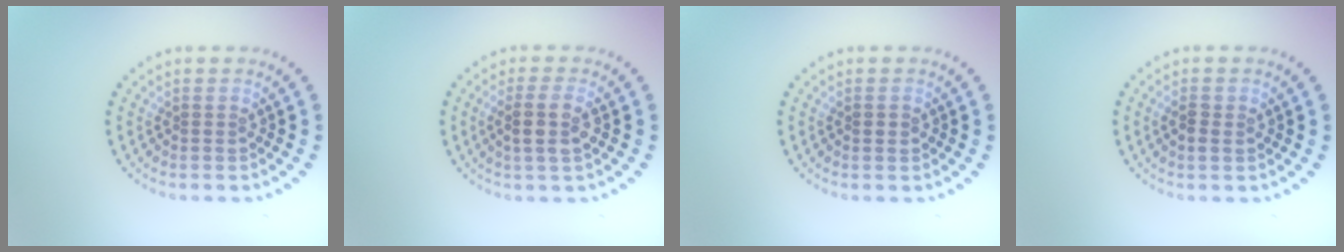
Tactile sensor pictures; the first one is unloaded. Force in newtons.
{"total": 2.7, "press": 2.4, "slide": 1.2}
{"total": 1.1, "press": 1.1, "slide": 0.2}
{"total": 1.5, "press": 1.5, "slide": 0.3}